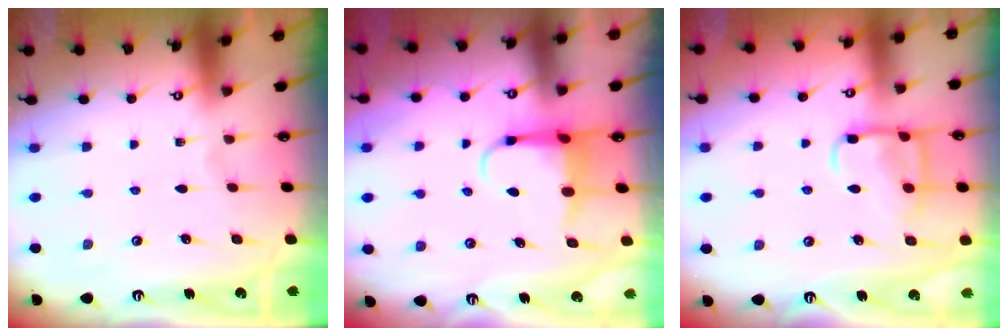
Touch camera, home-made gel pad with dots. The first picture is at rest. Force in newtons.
{"total": 5.1, "press": 5.0, "slide": 0.9}
{"total": 11.2, "press": 11.1, "slide": 1.2}